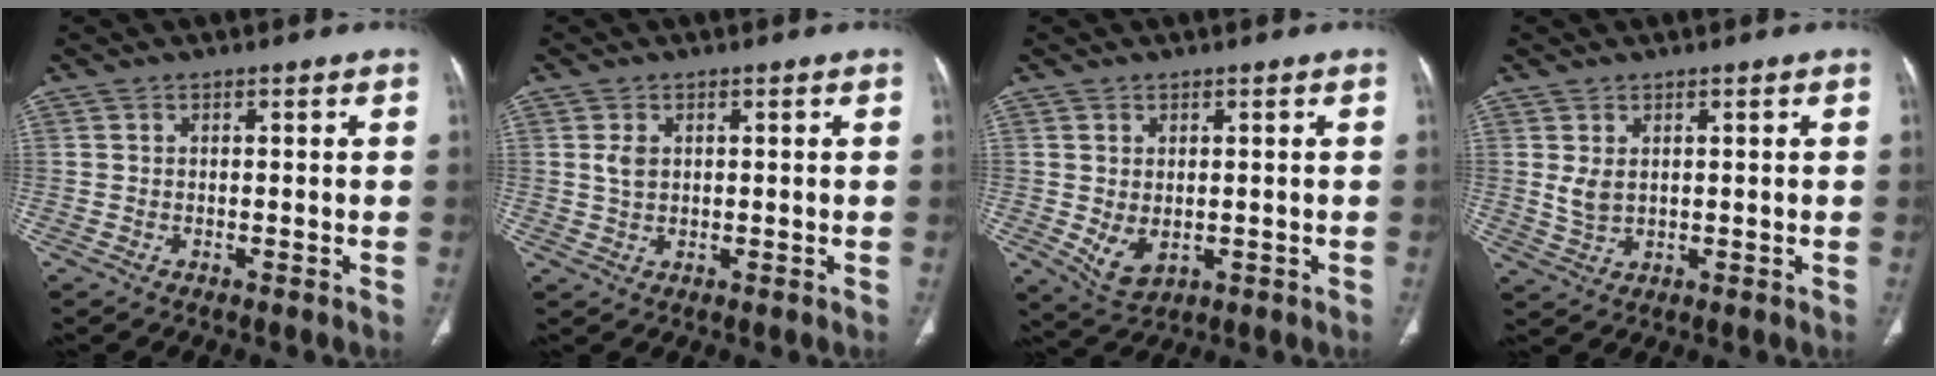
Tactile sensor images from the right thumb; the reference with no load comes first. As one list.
[{"total": 2.4, "force": [0.7, 1.7, 1.6], "torque": [-0.026, 0.000, 0.018]}, {"total": 4.9, "force": [-0.4, 3.2, 3.7], "torque": [-0.063, -0.010, 0.010]}, {"total": 3.1, "force": [1.0, 2.0, 2.2], "torque": [-0.041, -0.006, 0.029]}]